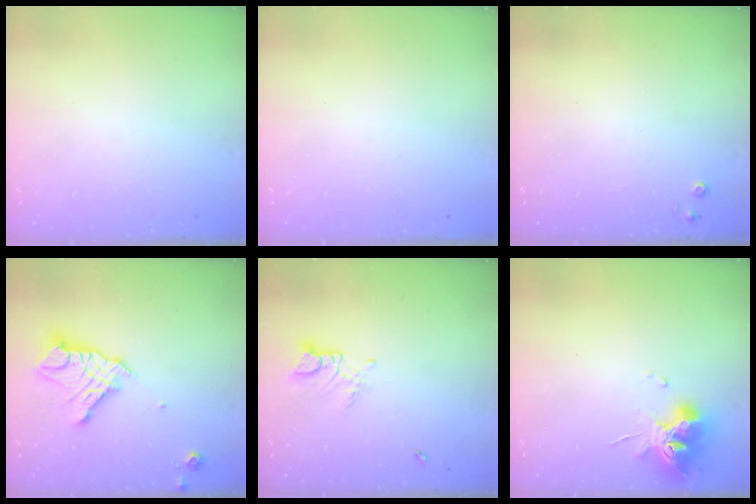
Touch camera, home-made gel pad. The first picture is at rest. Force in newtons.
{"total": 0.0}
{"total": 3.3, "press": 3.3, "slide": 0.6}
{"total": 13.1, "press": 13.1, "slide": 1.3}
{"total": 2.8, "press": 2.8, "slide": 0.3}
{"total": 11.2, "press": 11.1, "slide": 0.6}